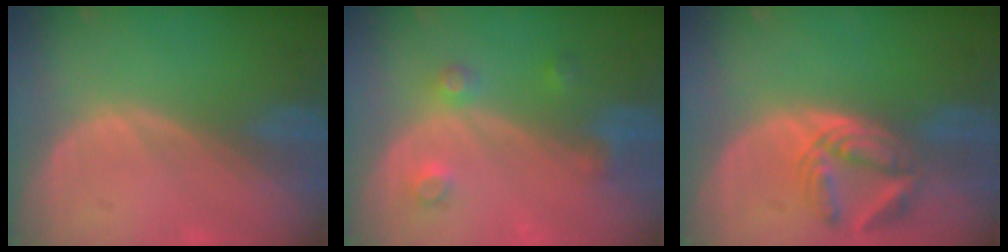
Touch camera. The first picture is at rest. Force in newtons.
{"total": 3.6, "press": 3.4, "slide": 1.3}
{"total": 5.6, "press": 5.6, "slide": 0.8}